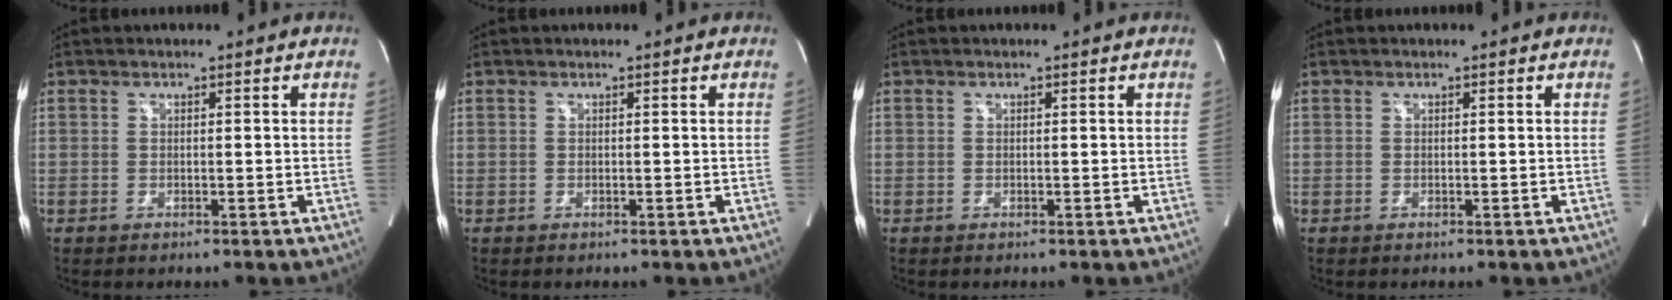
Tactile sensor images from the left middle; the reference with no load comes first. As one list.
[{"total": 0.0}, {"total": 0.0}, {"total": 0.0}]